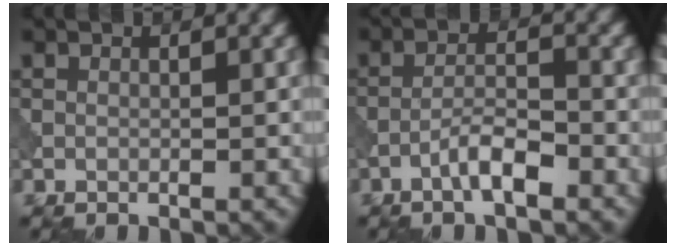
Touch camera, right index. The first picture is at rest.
{"total": 2.9, "force": [-1.7, 0.6, 2.2], "torque": [-0.041, 0.012, -0.036]}